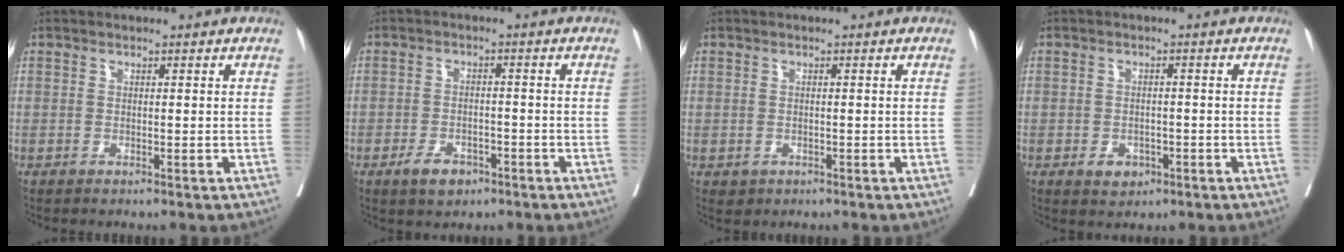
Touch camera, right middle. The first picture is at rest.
{"total": 4.2, "force": [-2.6, 2.3, 2.3], "torque": [-0.042, 0.001, -0.037]}
{"total": 1.3, "force": [-0.5, 1.2, 0.4], "torque": [-0.006, 0.002, 0.000]}
{"total": 2.9, "force": [-1.4, 2.1, 1.4], "torque": [-0.018, 0.003, -0.013]}